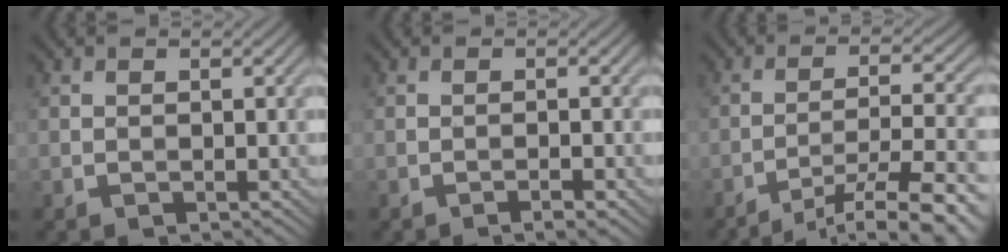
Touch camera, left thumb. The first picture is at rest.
{"total": 1.5, "force": [-1.0, 0.1, 1.1], "torque": [-0.016, 0.004, -0.018]}
{"total": 13.0, "force": [-9.6, 2.6, 8.4], "torque": [-0.132, 0.001, -0.133]}